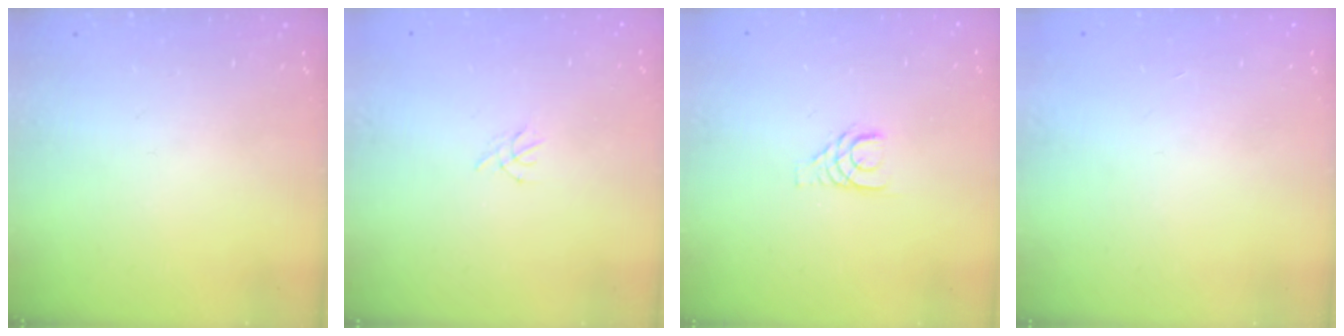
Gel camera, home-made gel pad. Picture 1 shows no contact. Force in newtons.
{"total": 1.3, "press": 1.2, "slide": 0.4}
{"total": 3.6, "press": 3.6, "slide": 0.3}
{"total": 0.9, "press": 0.8, "slide": 0.2}